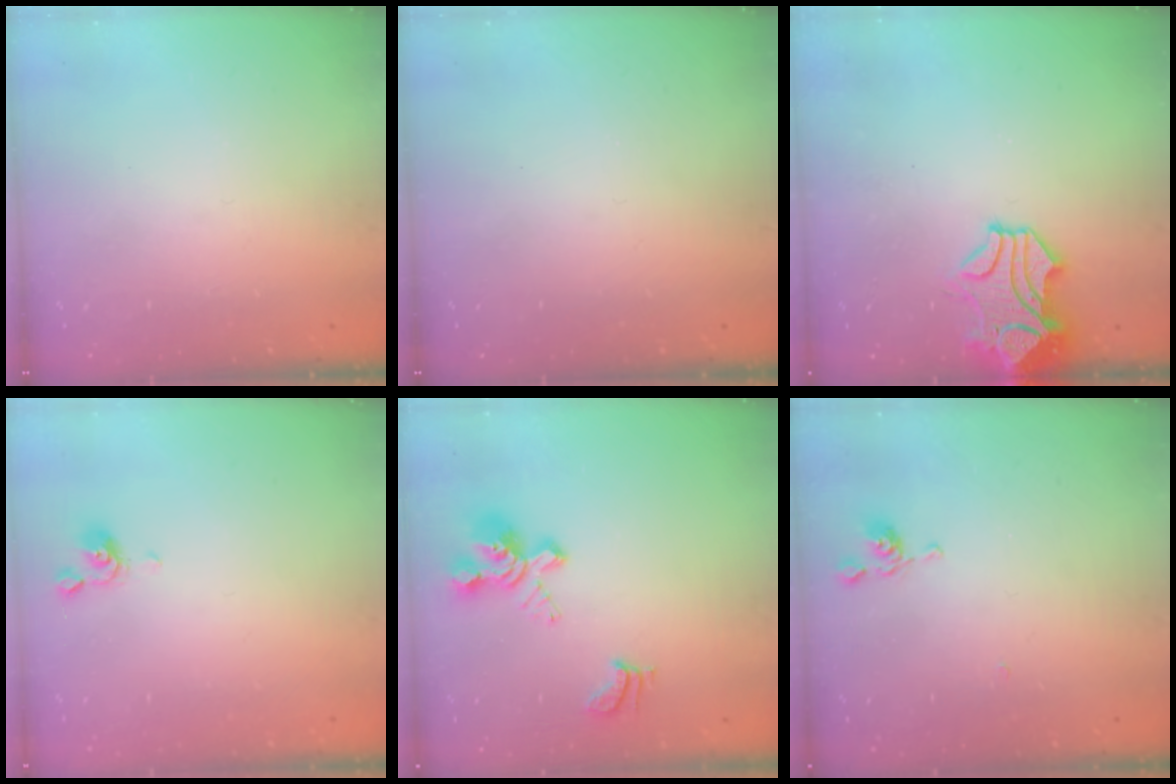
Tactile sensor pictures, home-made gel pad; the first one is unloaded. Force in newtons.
{"total": 0.0}
{"total": 1.3, "press": 0.5, "slide": 1.3}
{"total": 0.9, "press": 0.8, "slide": 0.3}
{"total": 4.2, "press": 3.8, "slide": 1.8}
{"total": 5.7, "press": 5.7, "slide": 0.2}